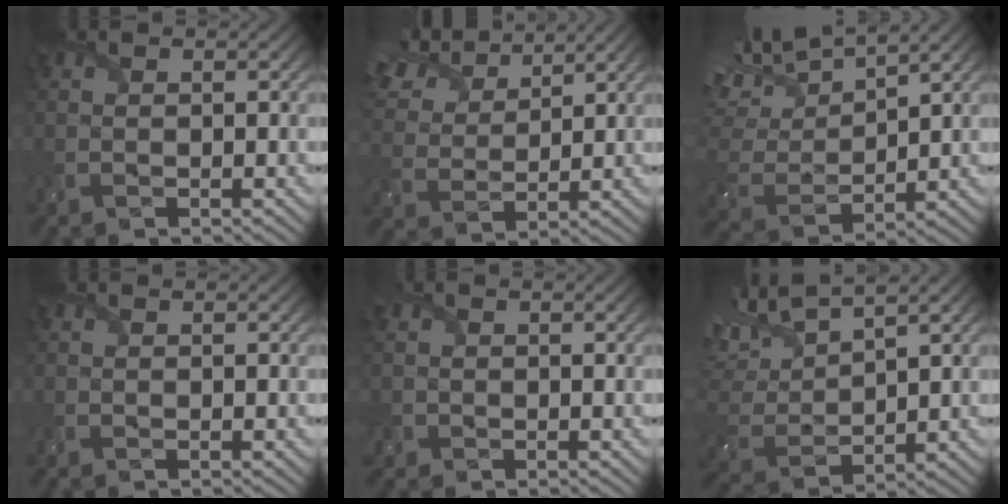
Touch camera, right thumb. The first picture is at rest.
{"total": 10.4, "force": [7.8, 4.0, 5.5], "torque": [-0.161, 0.029, 0.145]}
{"total": 13.6, "force": [10.1, 3.8, 8.3], "torque": [-0.206, 0.029, 0.159]}
{"total": 0.0}
{"total": 1.7, "force": [0.0, 1.7, 0.1], "torque": [-0.008, -0.003, -0.005]}
{"total": 10.3, "force": [7.5, 2.6, 6.5], "torque": [-0.173, 0.025, 0.142]}